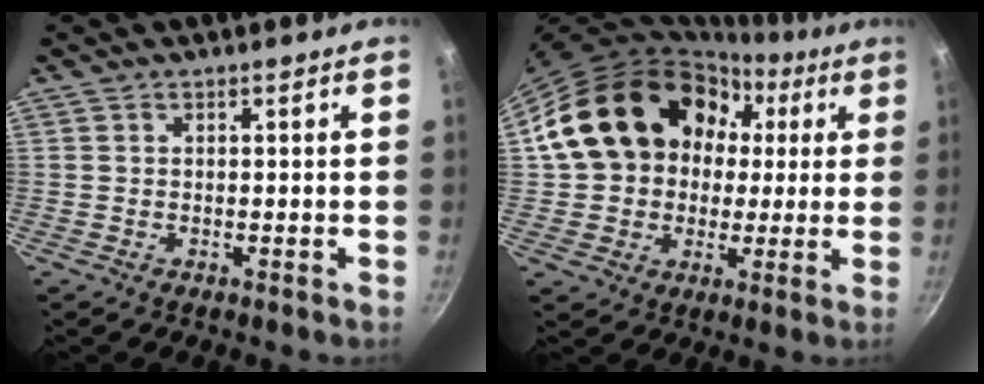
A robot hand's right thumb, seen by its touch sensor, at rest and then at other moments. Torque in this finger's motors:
{"motor_torque": [0.89, 4.12, 1.45, 0.05, 0.22]}